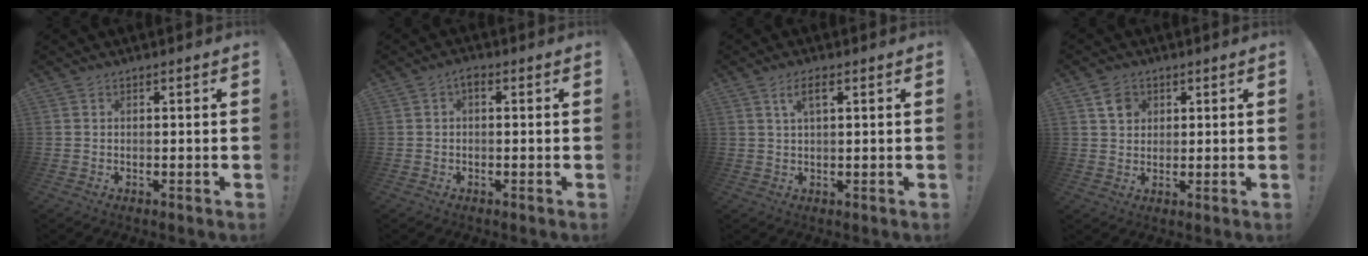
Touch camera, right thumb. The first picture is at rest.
{"total": 1.8, "force": [-0.4, 0.9, 1.6], "torque": [-0.030, 0.006, -0.008]}
{"total": 3.9, "force": [1.7, 1.0, 3.4], "torque": [-0.056, -0.002, 0.025]}
{"total": 4.5, "force": [2.3, 3.8, 1.1], "torque": [-0.007, -0.008, 0.040]}